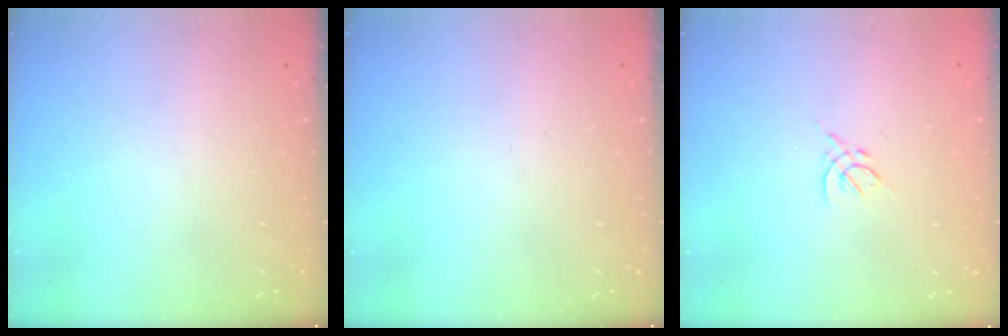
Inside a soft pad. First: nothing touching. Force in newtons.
{"total": 0.0}
{"total": 2.6, "press": 2.5, "slide": 0.7}